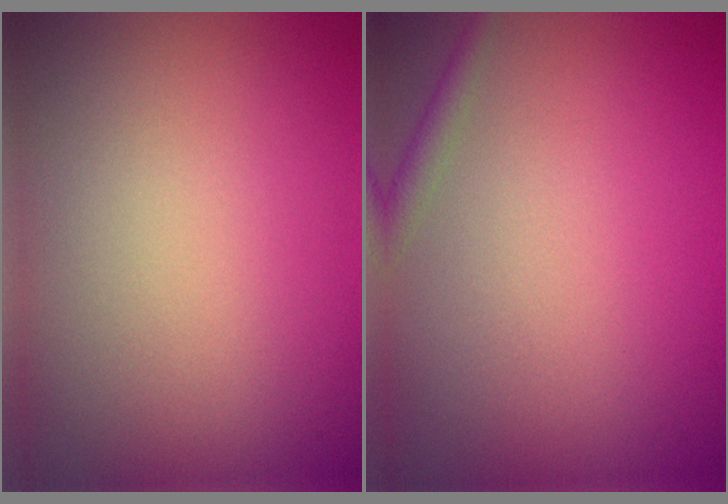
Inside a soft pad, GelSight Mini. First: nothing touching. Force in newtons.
{"total": 1.4, "press": 1.4, "slide": 0.1}